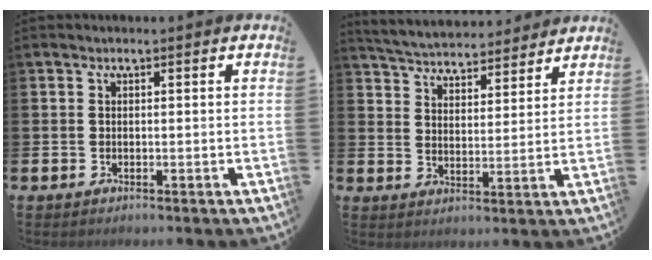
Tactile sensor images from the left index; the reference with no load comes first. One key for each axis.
{"total": 5.2, "fx": 5.1, "fy": 1.0, "fz": 0.2, "tx": -0.033, "ty": -0.033, "tz": 0.089}